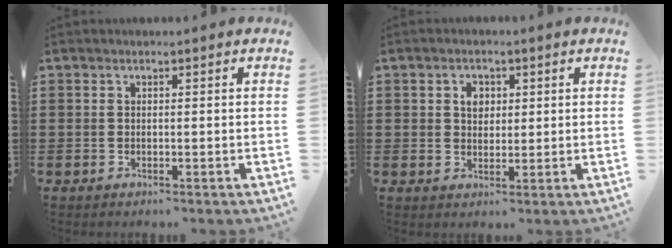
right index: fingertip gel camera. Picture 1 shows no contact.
{"total": 2.9, "force": [0.8, 2.2, 1.7], "torque": [-0.033, 0.007, 0.012]}